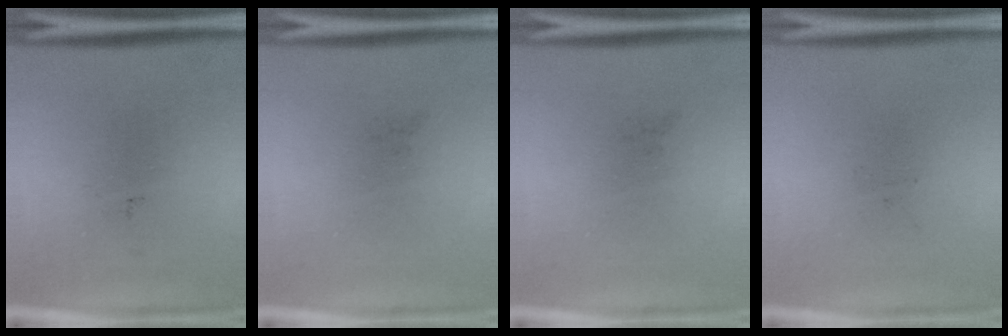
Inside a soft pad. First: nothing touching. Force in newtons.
{"total": 0.0}
{"total": 0.0}
{"total": 0.0}